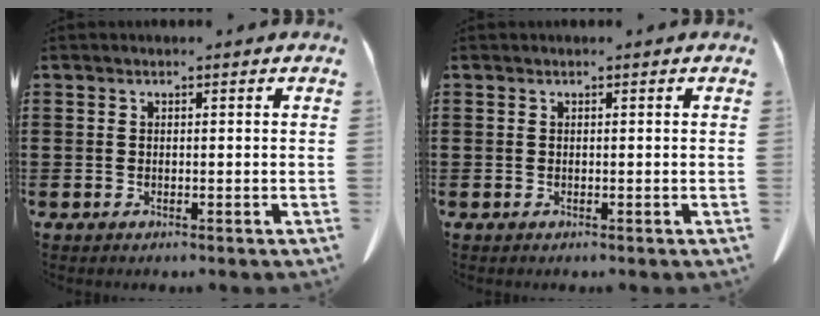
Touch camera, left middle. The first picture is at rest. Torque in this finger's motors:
{"motor_torque": [-0.46, 0.75, -0.03, -0.01]}